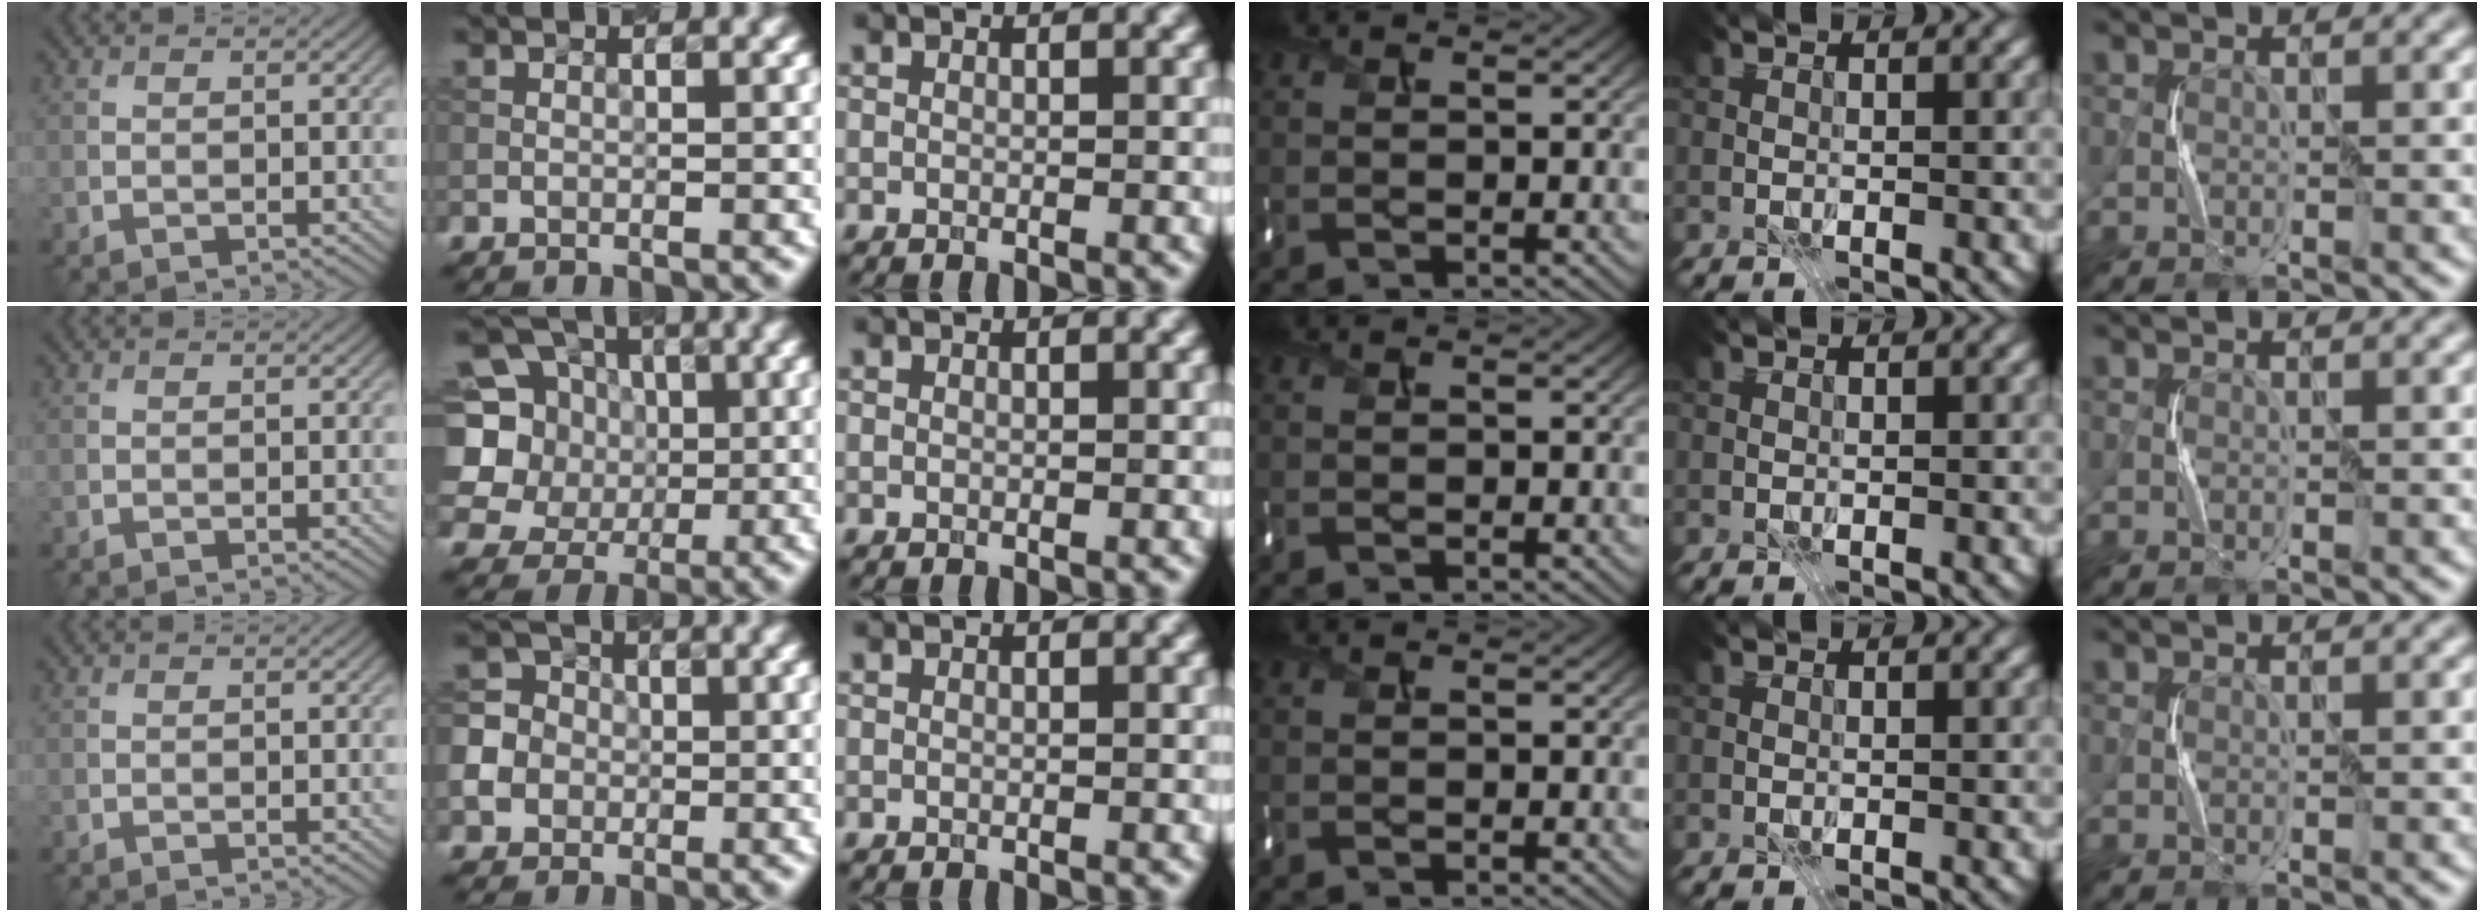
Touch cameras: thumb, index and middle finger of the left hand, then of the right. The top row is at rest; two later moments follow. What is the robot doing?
{"motion": "press", "object": "keyboard"}